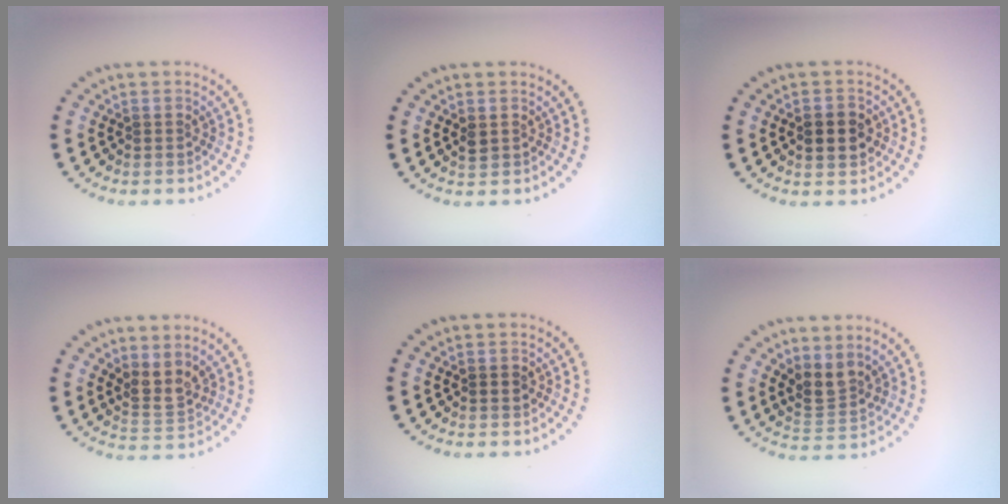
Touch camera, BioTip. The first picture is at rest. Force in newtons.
{"total": 1.1, "press": 1.1, "slide": 0.1}
{"total": 2.7, "press": 2.7, "slide": 0.2}
{"total": 2.5, "press": 2.0, "slide": 1.5}
{"total": 1.0, "press": 0.9, "slide": 0.2}
{"total": 2.5, "press": 2.0, "slide": 1.5}